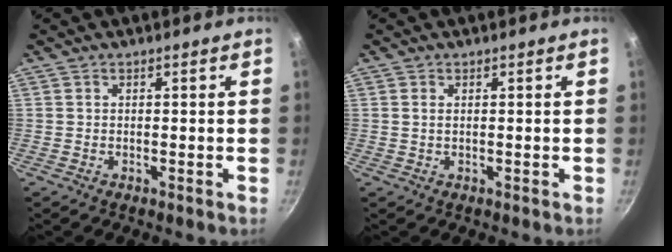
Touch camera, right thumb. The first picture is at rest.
{"total": 0.9, "force": [0.3, 0.5, 0.8], "torque": [-0.015, 0.000, 0.004]}